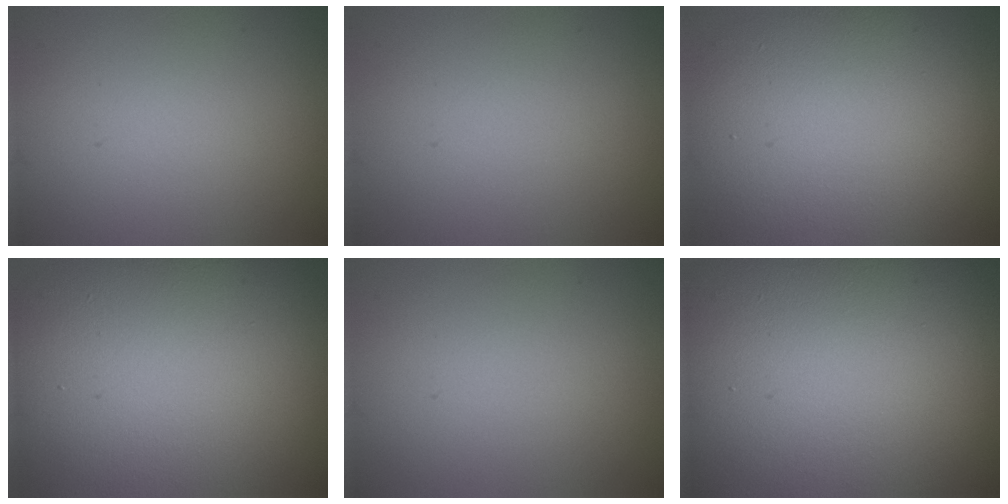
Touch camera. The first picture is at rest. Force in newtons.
{"total": 0.0}
{"total": 12.4, "press": 12.4, "slide": 0.6}
{"total": 18.3, "press": 18.2, "slide": 1.6}
{"total": 0.0}
{"total": 24.8, "press": 24.8, "slide": 1.0}